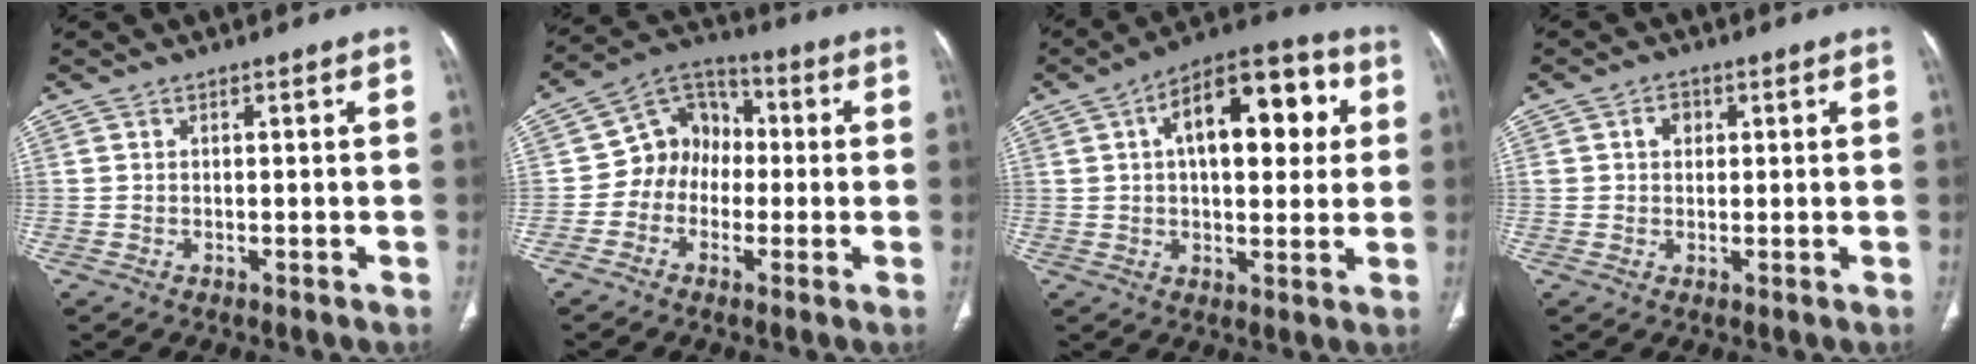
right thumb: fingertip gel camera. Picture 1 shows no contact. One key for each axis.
{"total": 9.9, "fx": -1.2, "fy": 8.5, "fz": 4.9, "tx": -0.041, "ty": 0.037, "tz": -0.039}
{"total": 18.6, "fx": 4.6, "fy": 9.3, "fz": 15.4, "tx": -0.184, "ty": 0.022, "tz": 0.059}
{"total": 2.8, "fx": 0.8, "fy": 2.3, "fz": 1.4, "tx": -0.010, "ty": 0.001, "tz": 0.012}